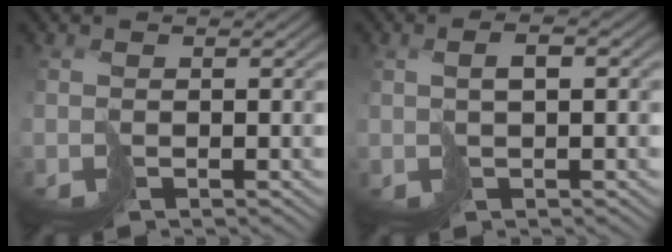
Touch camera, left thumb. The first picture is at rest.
{"total": 2.0, "force": [0.6, 0.5, 1.8], "torque": [-0.034, 0.006, 0.013]}